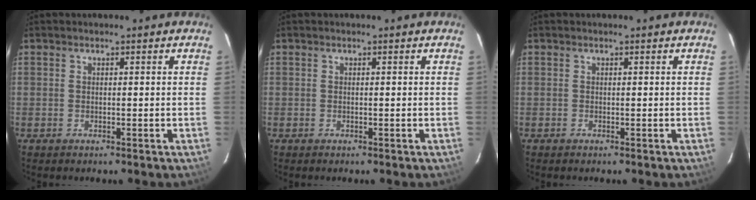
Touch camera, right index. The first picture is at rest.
{"total": 0.0}
{"total": 0.0}